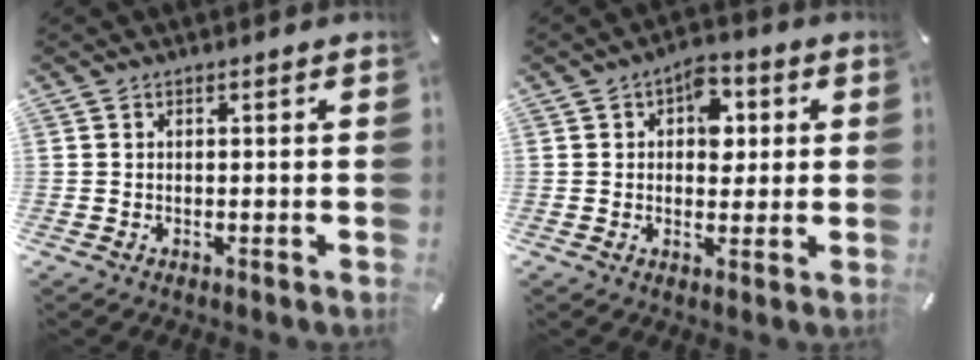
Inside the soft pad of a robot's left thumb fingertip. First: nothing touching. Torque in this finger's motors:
{"motor_torque": [0.85, 0.98, 0.58, -0.56, 0.00]}